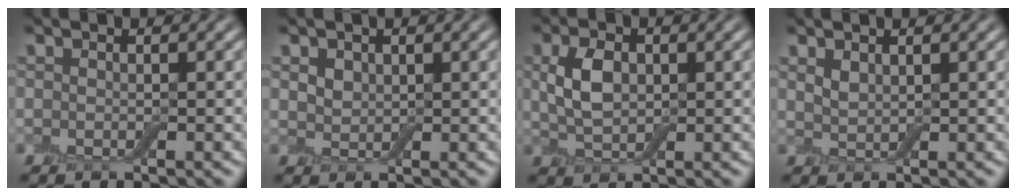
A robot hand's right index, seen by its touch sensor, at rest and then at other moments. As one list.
[{"total": 1.8, "force": [1.2, 1.2, 0.5], "torque": [-0.018, 0.005, 0.018]}, {"total": 3.1, "force": [0.8, 2.1, 2.2], "torque": [-0.056, 0.008, 0.014]}, {"total": 1.0, "force": [0.9, 0.4, 0.2], "torque": [-0.013, 0.003, 0.021]}]